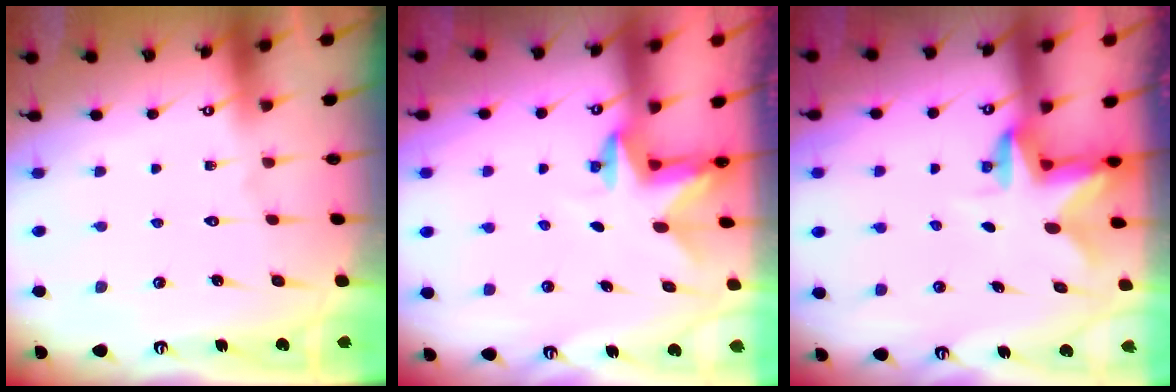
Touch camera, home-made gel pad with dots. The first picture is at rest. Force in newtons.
{"total": 2.4, "press": 2.4, "slide": 0.4}
{"total": 2.5, "press": 2.5, "slide": 0.4}